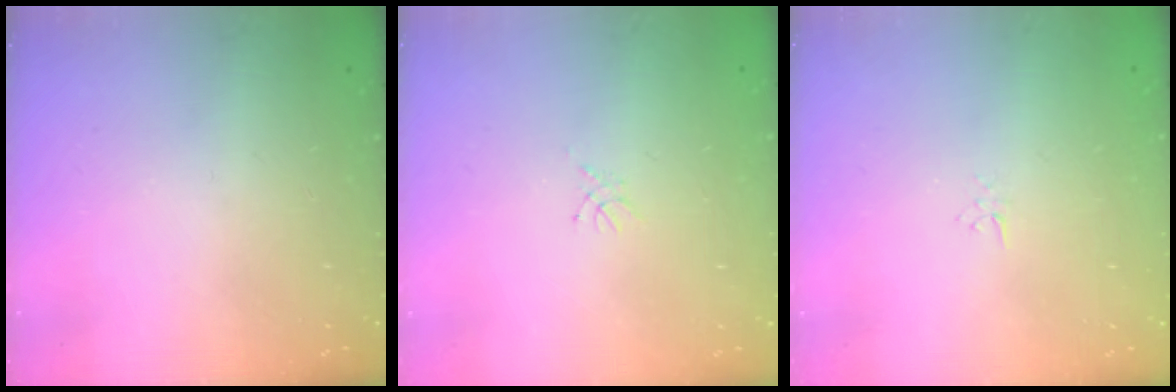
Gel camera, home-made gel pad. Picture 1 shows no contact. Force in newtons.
{"total": 2.3, "press": 2.2, "slide": 0.3}
{"total": 2.6, "press": 2.6, "slide": 0.3}